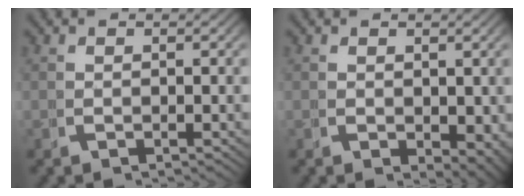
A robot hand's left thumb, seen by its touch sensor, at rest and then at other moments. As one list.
[{"total": 2.8, "force": [0.1, 1.8, 2.1], "torque": [-0.030, -0.021, 0.017]}]